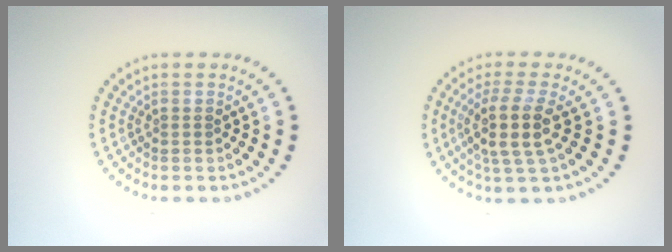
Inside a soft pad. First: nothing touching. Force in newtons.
{"total": 3.8, "press": 3.1, "slide": 2.2}